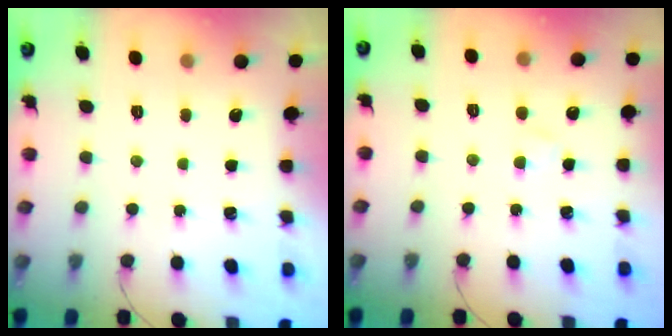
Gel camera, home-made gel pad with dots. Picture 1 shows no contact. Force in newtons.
{"total": 2.0, "press": 1.8, "slide": 0.9}